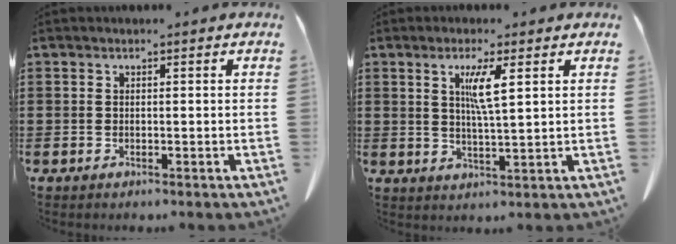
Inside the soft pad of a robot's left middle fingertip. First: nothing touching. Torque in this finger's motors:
{"motor_torque": [0.27, -0.01, 0.29, 0.13]}